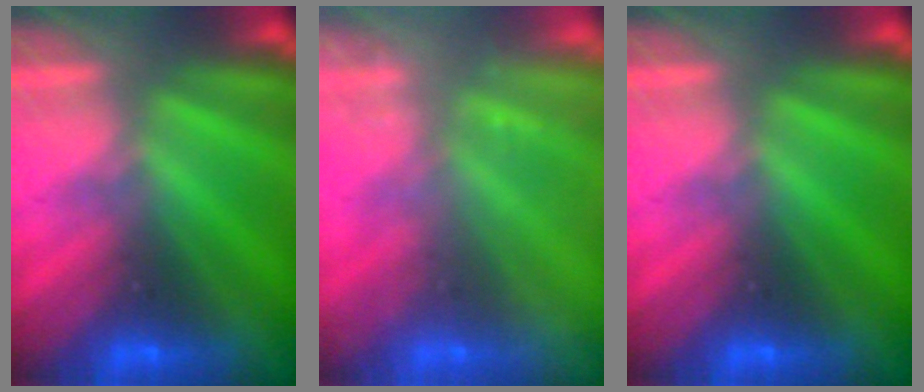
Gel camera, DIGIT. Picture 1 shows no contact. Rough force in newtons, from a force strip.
{"total": 2.3}
{"total": 0.0}